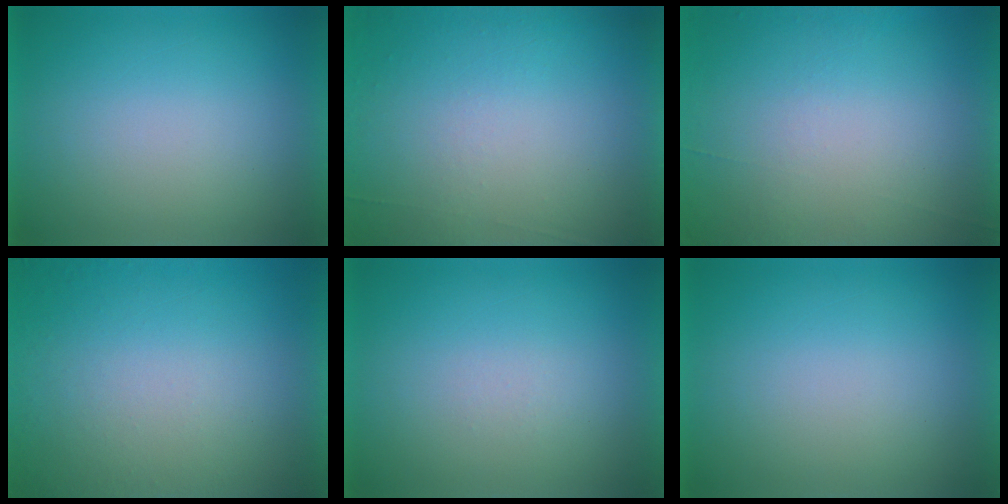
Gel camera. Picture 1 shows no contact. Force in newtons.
{"total": 5.8}
{"total": 4.5}
{"total": 4.7}
{"total": 1.4}
{"total": 0.0}